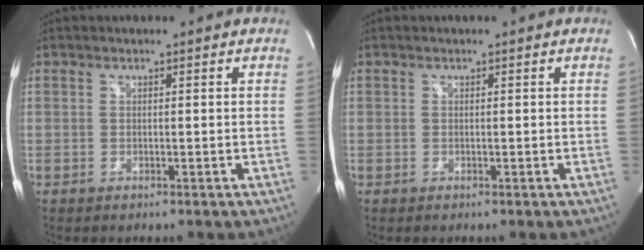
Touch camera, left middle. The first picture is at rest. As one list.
[{"total": 0.0}]